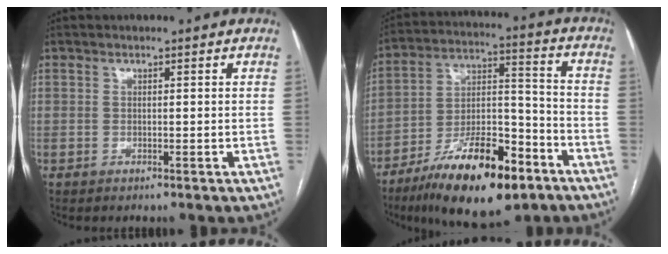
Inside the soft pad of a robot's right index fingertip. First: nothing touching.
{"total": 19.2, "force": [-11.9, 5.7, 14.0], "torque": [-0.235, 0.004, -0.200]}